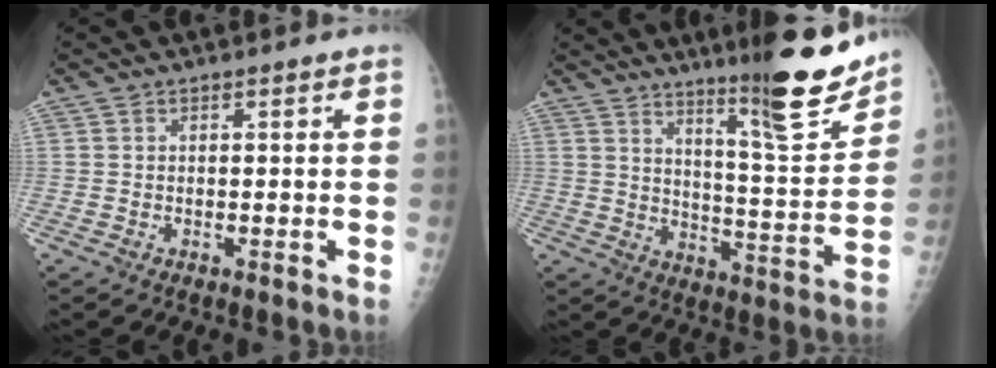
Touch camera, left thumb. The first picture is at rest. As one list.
[{"total": 16.2, "force": [11.9, 2.0, 10.8], "torque": [-0.127, -0.084, 0.186]}]